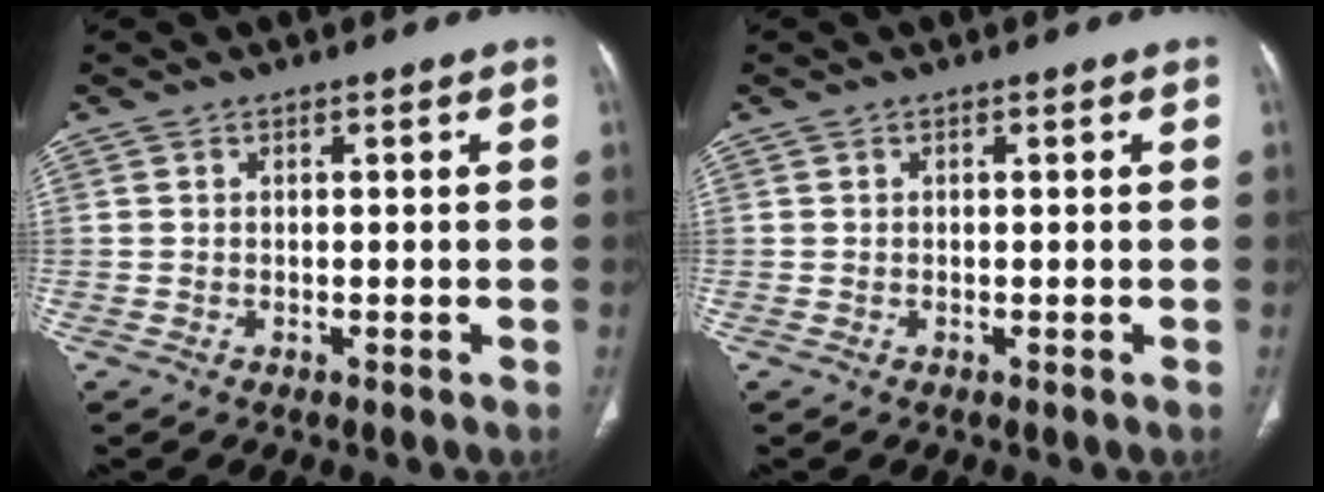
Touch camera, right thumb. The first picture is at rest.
{"total": 0.0}